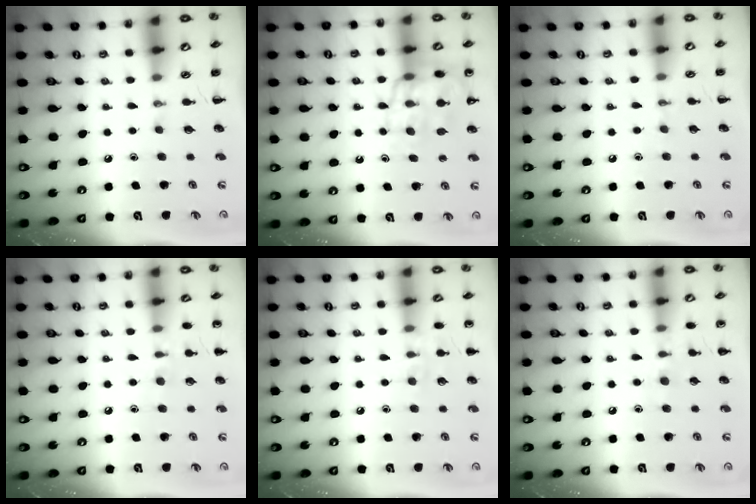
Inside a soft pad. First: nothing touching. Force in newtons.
{"total": 16.7, "press": 16.5, "slide": 2.8}
{"total": 4.5, "press": 4.3, "slide": 1.3}
{"total": 7.2, "press": 7.0, "slide": 1.8}
{"total": 7.4, "press": 7.1, "slide": 1.9}
{"total": 7.5, "press": 7.3, "slide": 1.7}